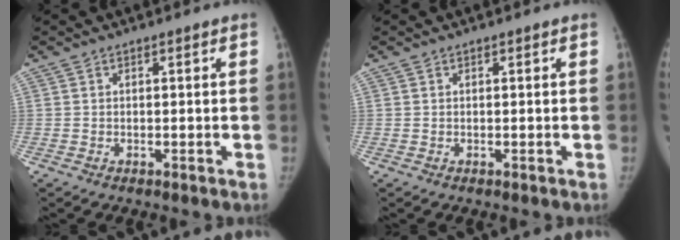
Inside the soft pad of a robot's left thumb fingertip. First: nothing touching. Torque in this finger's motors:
{"motor_torque": [0.07, -0.01, 0.28, -0.26, 0.02]}